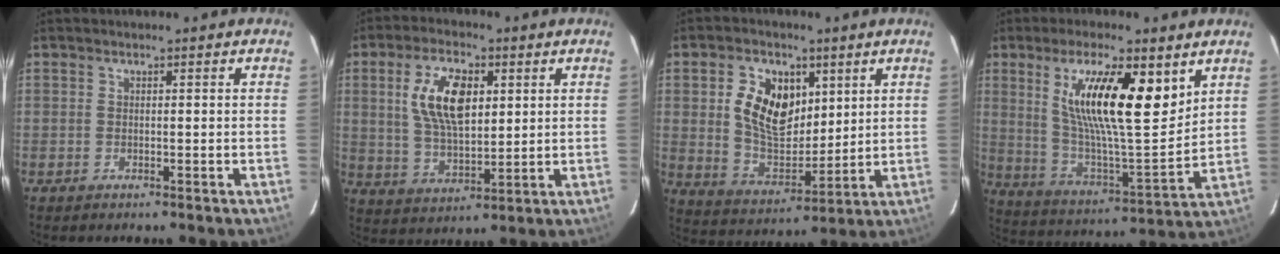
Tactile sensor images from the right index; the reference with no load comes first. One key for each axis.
{"total": 12.2, "fx": 3.4, "fy": 6.0, "fz": 10.1, "tx": -0.193, "ty": 0.011, "tz": 0.070}
{"total": 12.7, "fx": 3.8, "fy": 8.3, "fz": 8.8, "tx": -0.171, "ty": 0.012, "tz": 0.081}
{"total": 19.2, "fx": 8.6, "fy": 4.7, "fz": 16.5, "tx": -0.287, "ty": -0.002, "tz": 0.156}